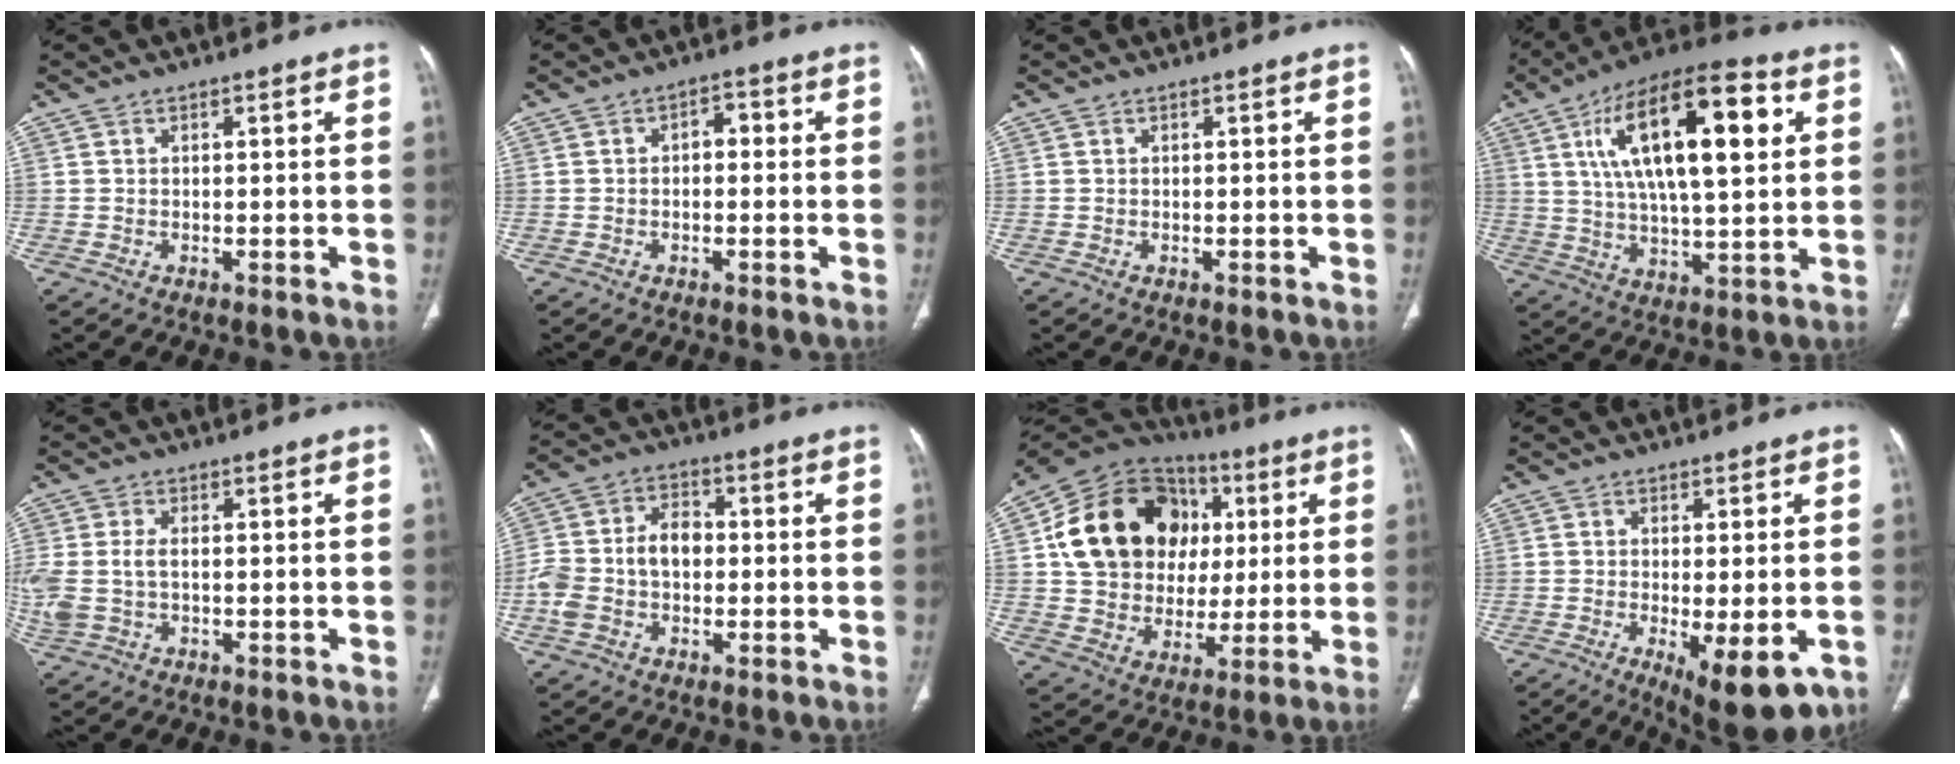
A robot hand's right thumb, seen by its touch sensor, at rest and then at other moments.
{"total": 2.8, "force": [-0.1, 1.8, 2.2], "torque": [-0.020, 0.012, -0.008]}
{"total": 0.0}
{"total": 22.4, "force": [6.7, 8.4, 19.6], "torque": [-0.315, 0.001, 0.105]}
{"total": 7.0, "force": [-0.1, 4.3, 5.5], "torque": [-0.147, 0.011, 0.004]}
{"total": 10.3, "force": [-0.9, 7.1, 7.4], "torque": [-0.146, 0.033, -0.023]}
{"total": 23.2, "force": [4.8, 18.7, 12.9], "torque": [-0.193, 0.030, 0.092]}
{"total": 11.3, "force": [-4.2, 4.0, 9.7], "torque": [-0.136, -0.014, -0.053]}